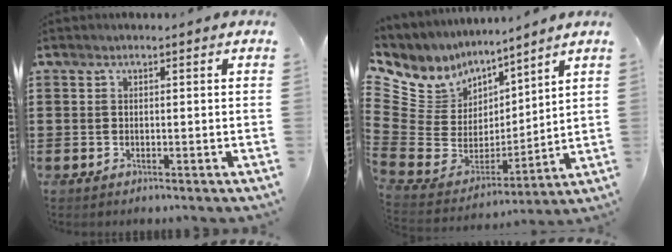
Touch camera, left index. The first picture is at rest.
{"total": 8.5, "force": [5.8, 6.1, 0.8], "torque": [-0.080, -0.055, 0.114]}